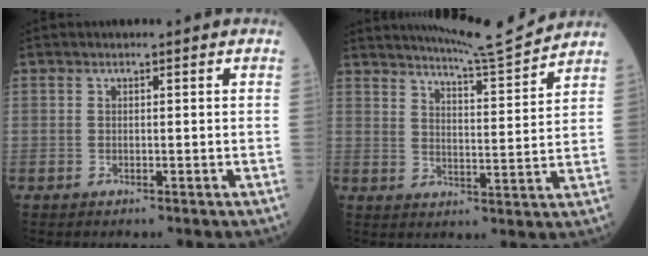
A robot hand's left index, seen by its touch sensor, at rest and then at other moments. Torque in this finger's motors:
{"motor_torque": [0.22, -0.43, -0.01, 0.02]}